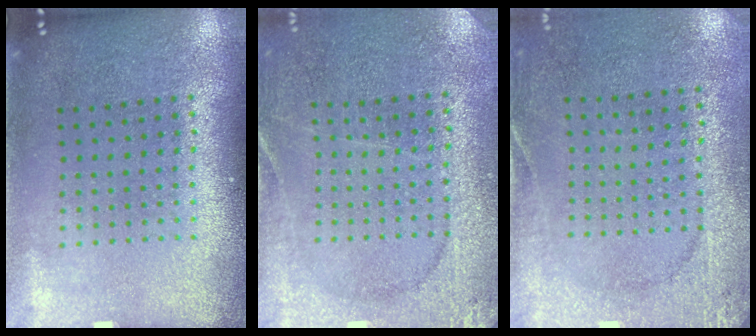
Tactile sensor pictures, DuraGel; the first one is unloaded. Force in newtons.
{"total": 2.7, "press": 2.7, "slide": 0.3}
{"total": 2.6, "press": 2.4, "slide": 1.0}